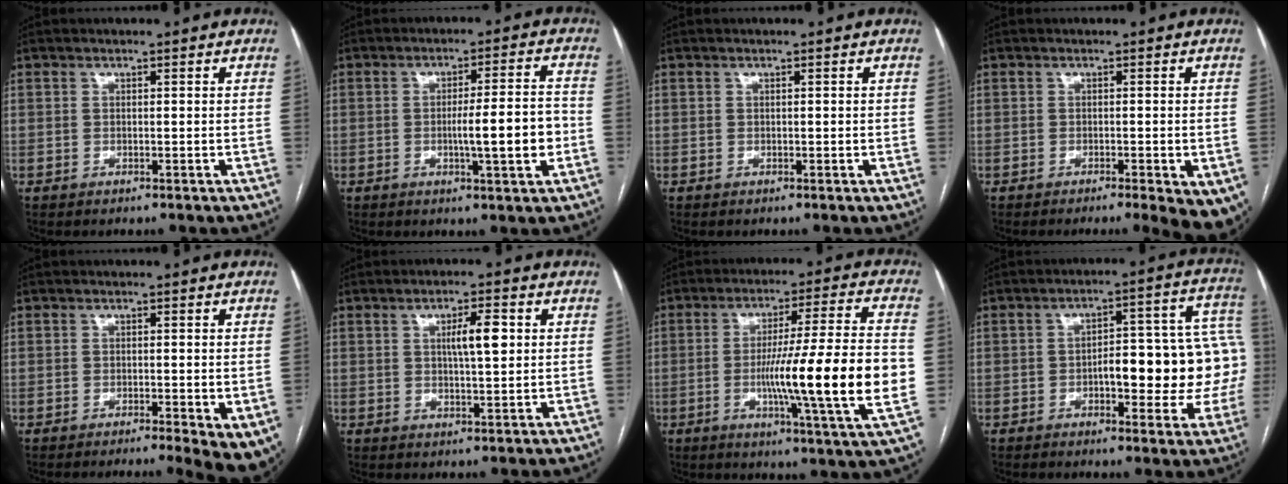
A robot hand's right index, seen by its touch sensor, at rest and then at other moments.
{"total": 8.5, "force": [-1.8, 0.0, 8.3], "torque": [-0.125, 0.001, -0.028]}
{"total": 0.0}
{"total": 9.5, "force": [-6.5, 2.6, 6.5], "torque": [-0.059, -0.018, -0.085]}
{"total": 8.2, "force": [-5.1, 2.2, 6.0], "torque": [-0.061, -0.022, -0.075]}
{"total": 5.0, "force": [1.2, 0.9, 4.8], "torque": [-0.082, 0.006, 0.022]}
{"total": 19.3, "force": [-2.8, -1.2, 19.1], "torque": [-0.276, -0.011, -0.050]}
{"total": 16.5, "force": [-2.0, 5.5, 15.4], "torque": [-0.161, 0.049, -0.019]}